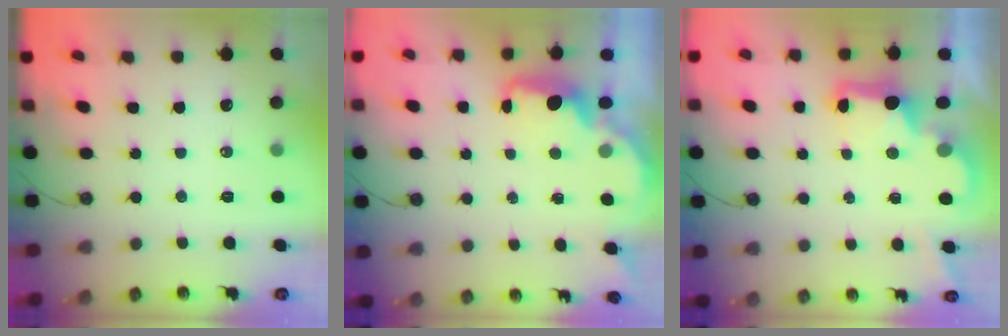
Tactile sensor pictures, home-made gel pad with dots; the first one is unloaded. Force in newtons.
{"total": 2.1, "press": 2.0, "slide": 0.7}
{"total": 2.7, "press": 2.6, "slide": 0.5}